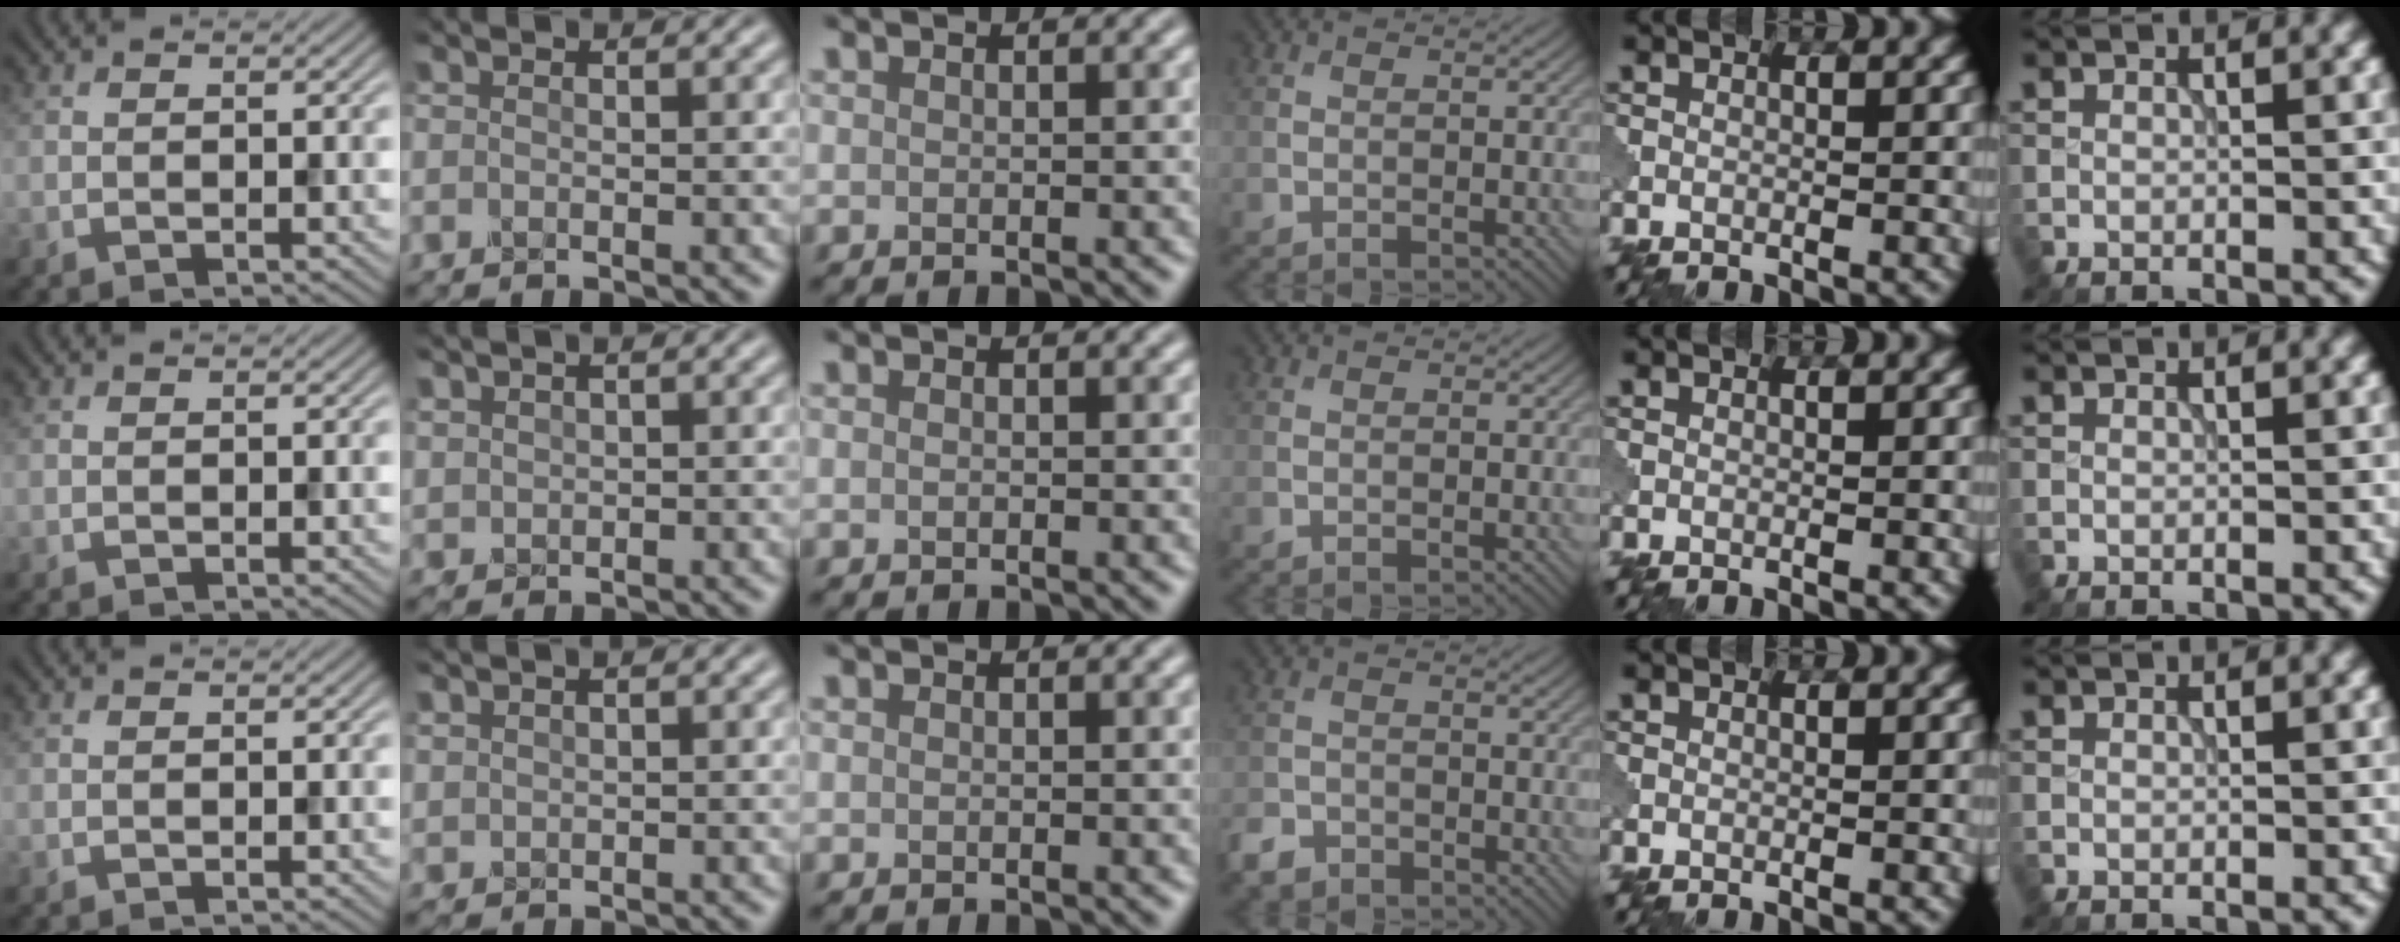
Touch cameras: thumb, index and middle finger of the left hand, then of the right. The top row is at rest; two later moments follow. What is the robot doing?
{"motion": "assemble", "object": "puzzle pieces"}